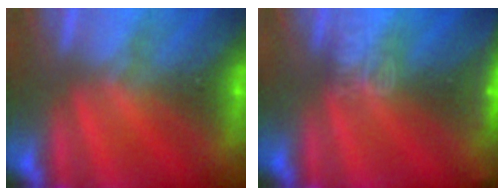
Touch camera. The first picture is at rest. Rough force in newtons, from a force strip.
{"total": 8.3}